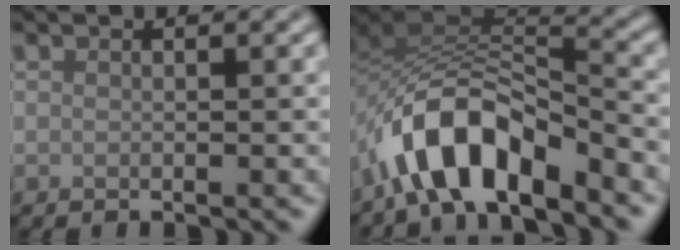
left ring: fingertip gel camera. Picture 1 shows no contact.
{"total": 7.8, "force": [-5.1, 3.4, 4.9], "torque": [-0.078, 0.003, -0.097]}